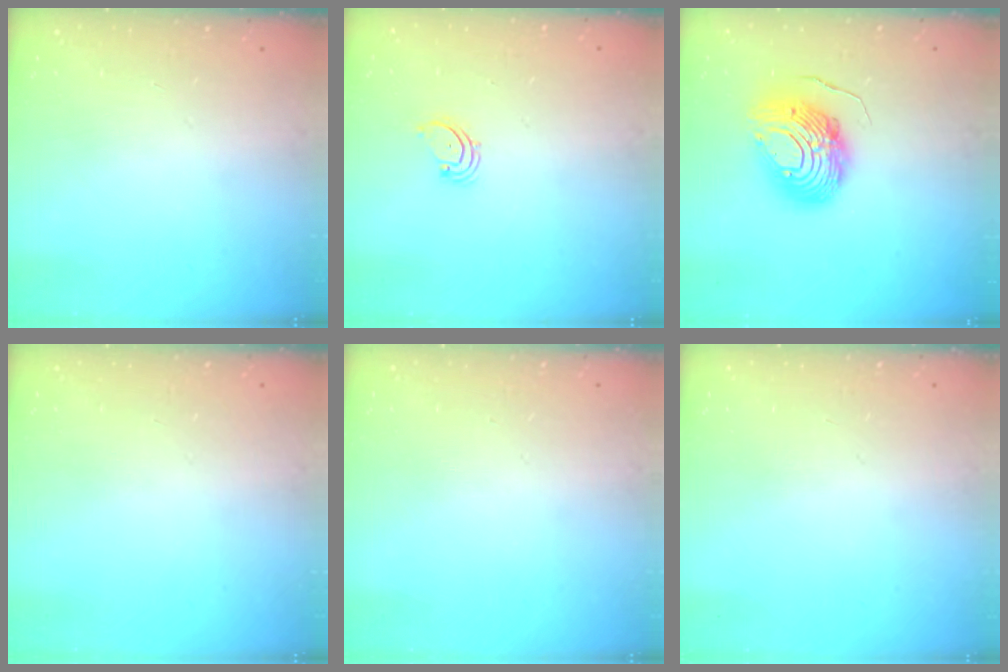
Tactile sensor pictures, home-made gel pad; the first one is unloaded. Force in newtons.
{"total": 1.7, "press": 1.6, "slide": 0.2}
{"total": 12.2, "press": 12.2, "slide": 1.2}
{"total": 0.0}
{"total": 0.0}
{"total": 0.0}